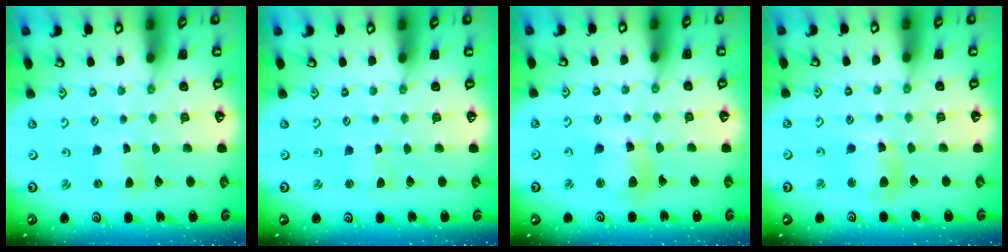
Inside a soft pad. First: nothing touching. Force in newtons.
{"total": 1.0, "press": 1.0, "slide": 0.2}
{"total": 9.2, "press": 9.2, "slide": 0.8}
{"total": 8.8, "press": 8.7, "slide": 1.1}